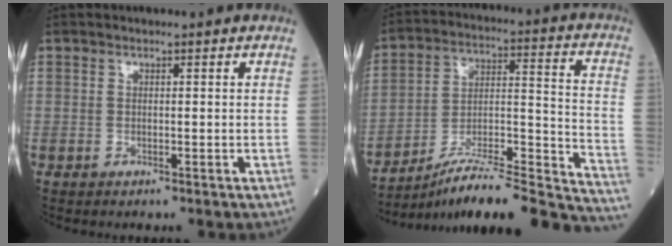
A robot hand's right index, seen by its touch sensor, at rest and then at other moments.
{"total": 26.2, "force": [-23.6, 0.9, 11.4], "torque": [-0.110, 0.004, -0.353]}